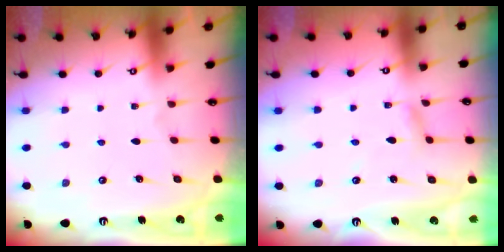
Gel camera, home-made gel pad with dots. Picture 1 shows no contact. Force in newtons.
{"total": 2.3, "press": 2.3, "slide": 0.2}